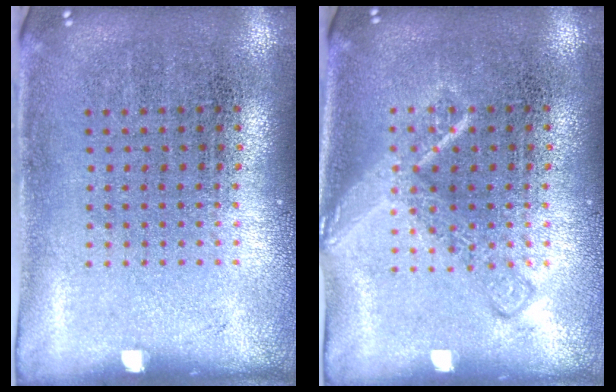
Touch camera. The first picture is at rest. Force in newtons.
{"total": 2.2, "press": 2.2, "slide": 0.3}